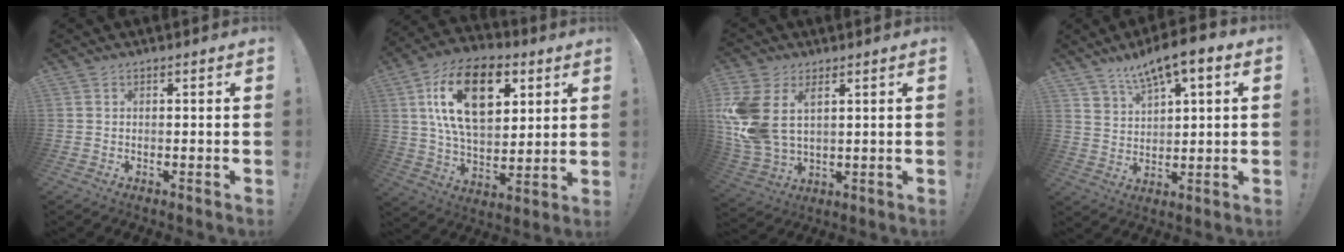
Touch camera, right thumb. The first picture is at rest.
{"total": 22.7, "force": [8.2, 13.2, 16.5], "torque": [-0.277, -0.023, 0.140]}
{"total": 12.9, "force": [4.4, 8.4, 8.9], "torque": [-0.187, -0.020, 0.087]}
{"total": 8.2, "force": [5.6, 3.1, 5.1], "torque": [-0.088, -0.031, 0.100]}